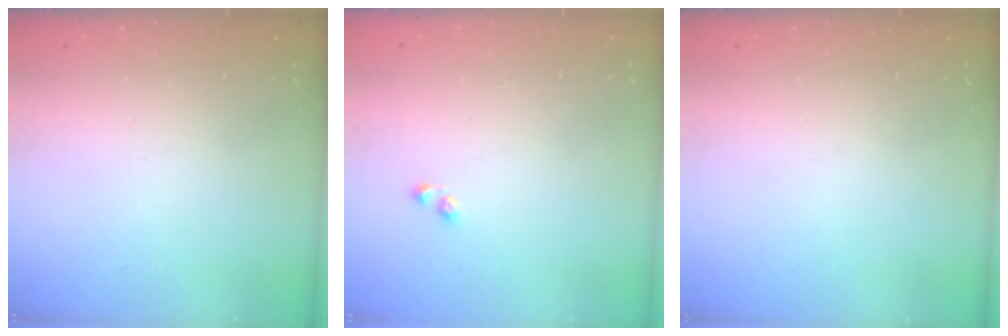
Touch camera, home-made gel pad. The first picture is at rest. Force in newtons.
{"total": 0.9, "press": 0.8, "slide": 0.5}
{"total": 0.0}